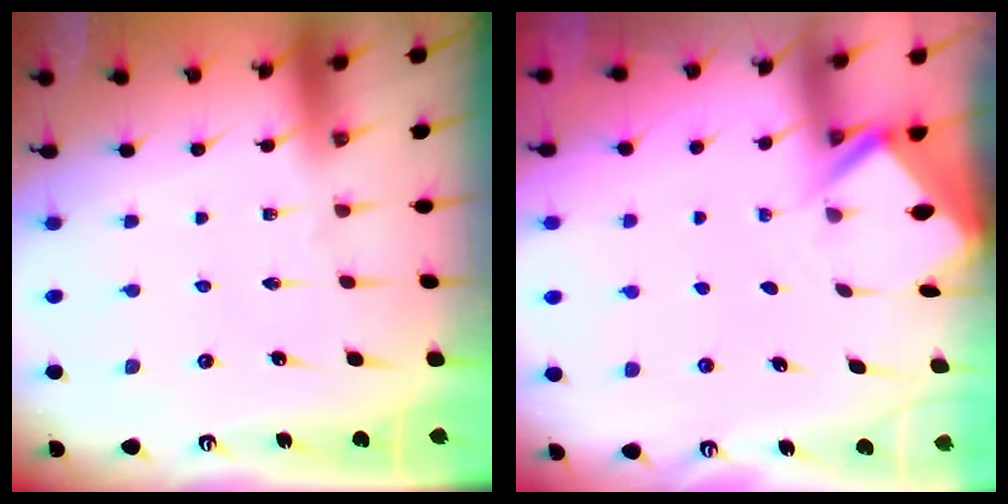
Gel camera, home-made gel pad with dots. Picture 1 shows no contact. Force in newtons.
{"total": 2.4, "press": 2.4, "slide": 0.1}